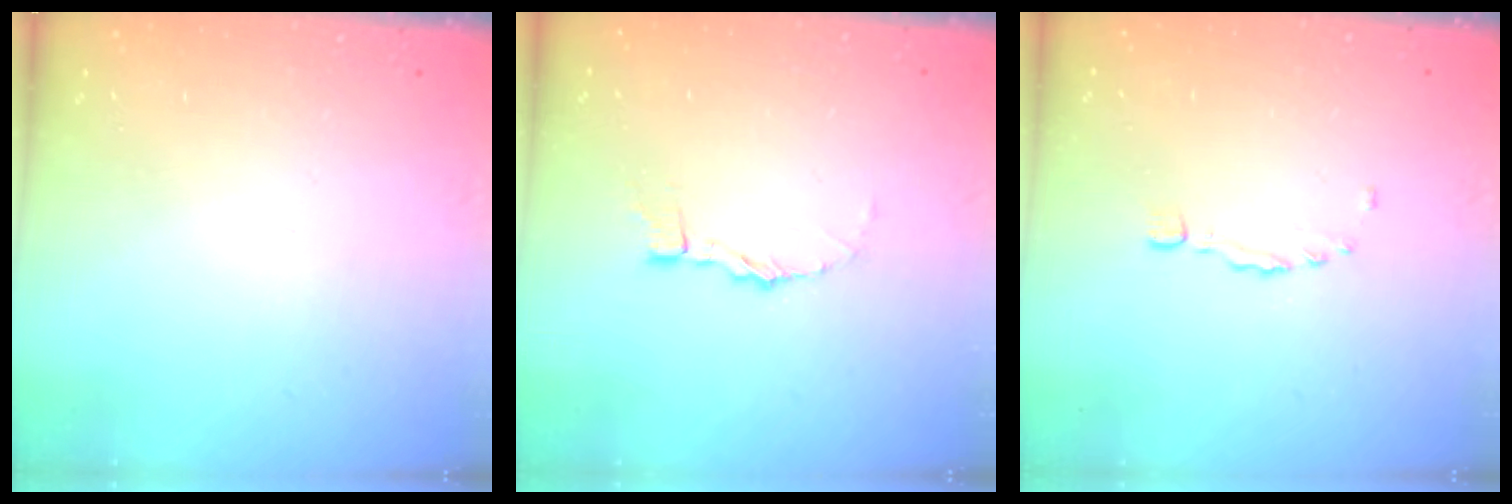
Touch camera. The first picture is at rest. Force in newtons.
{"total": 1.6, "press": 1.6, "slide": 0.1}
{"total": 0.6, "press": 0.5, "slide": 0.3}